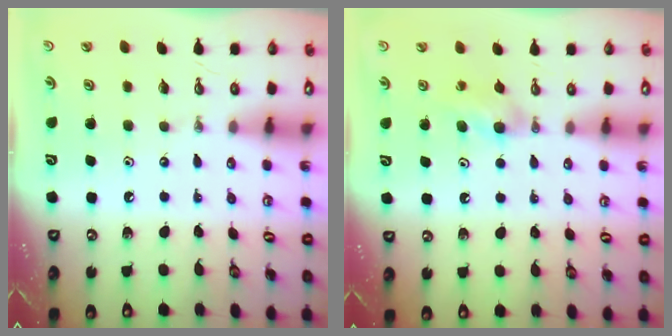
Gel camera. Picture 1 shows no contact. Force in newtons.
{"total": 4.7, "press": 4.7, "slide": 0.2}